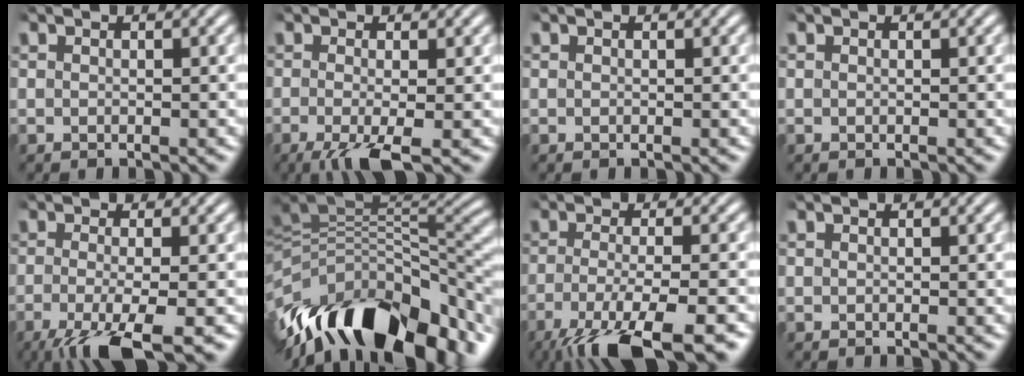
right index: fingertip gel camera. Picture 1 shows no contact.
{"total": 4.4, "force": [-2.6, 1.4, 3.3], "torque": [-0.074, -0.031, -0.027]}
{"total": 0.0}
{"total": 0.0}
{"total": 6.6, "force": [-3.7, 2.1, 5.1], "torque": [-0.102, -0.037, -0.041]}
{"total": 19.2, "force": [-4.7, 11.9, 14.3], "torque": [-0.247, -0.035, -0.061]}
{"total": 8.7, "force": [-5.4, 2.4, 6.4], "torque": [-0.120, -0.037, -0.062]}
{"total": 0.0}